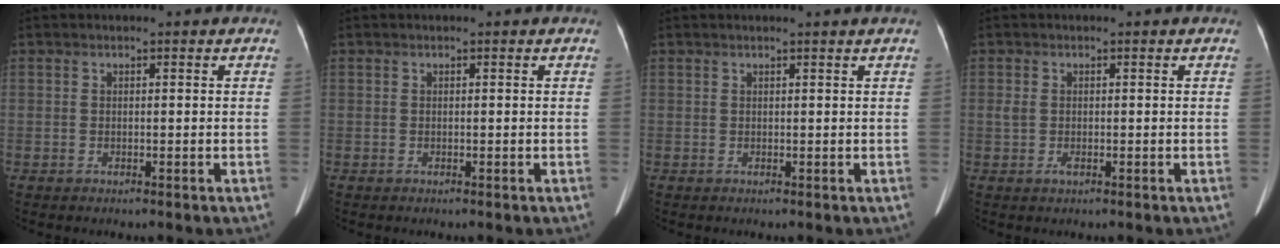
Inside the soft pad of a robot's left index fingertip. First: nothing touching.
{"total": 0.0}
{"total": 0.9, "force": [0.8, -0.3, 0.4], "torque": [-0.012, -0.003, 0.016]}
{"total": 1.6, "force": [-0.3, 0.9, 1.2], "torque": [-0.030, -0.001, 0.002]}